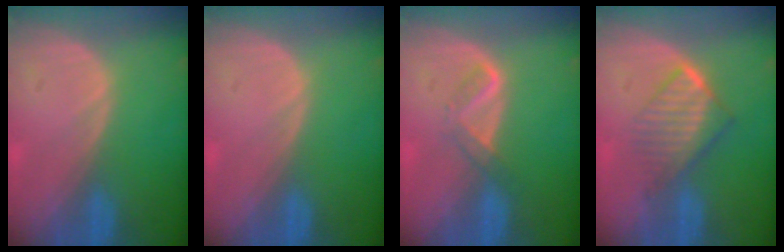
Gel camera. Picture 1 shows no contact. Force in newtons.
{"total": 0.0}
{"total": 2.8, "press": 2.7, "slide": 0.7}
{"total": 6.6, "press": 5.9, "slide": 2.9}